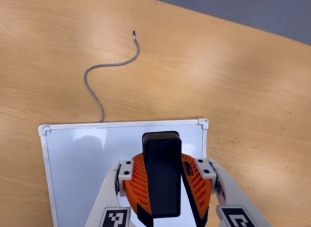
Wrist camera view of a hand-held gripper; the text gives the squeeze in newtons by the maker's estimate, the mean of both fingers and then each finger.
{"total": 8.9, "left": 9.5, "right": 8.3}